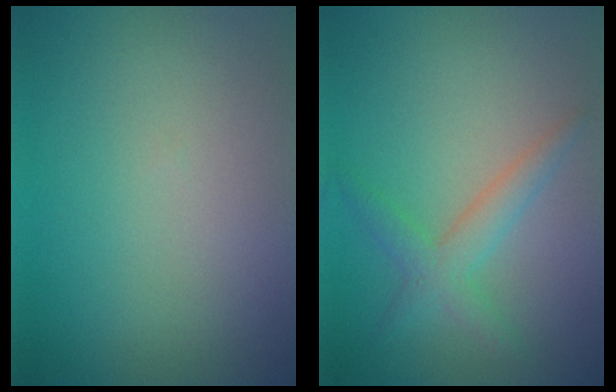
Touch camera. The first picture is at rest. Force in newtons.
{"total": 2.6, "press": 2.6, "slide": 0.1}